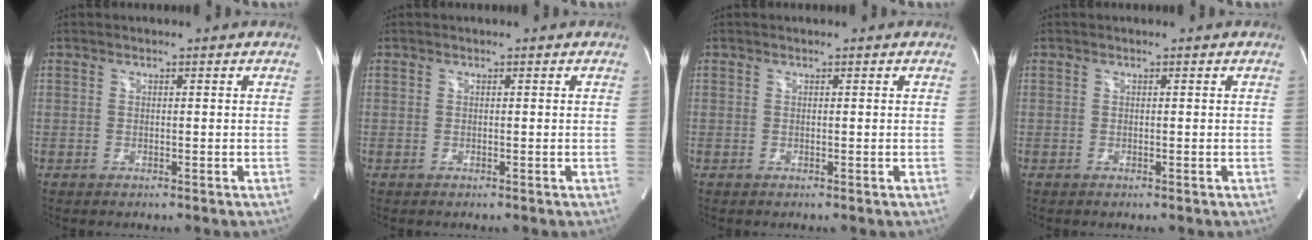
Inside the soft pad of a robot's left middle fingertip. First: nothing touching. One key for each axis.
{"total": 0.0}
{"total": 0.0}
{"total": 0.0}